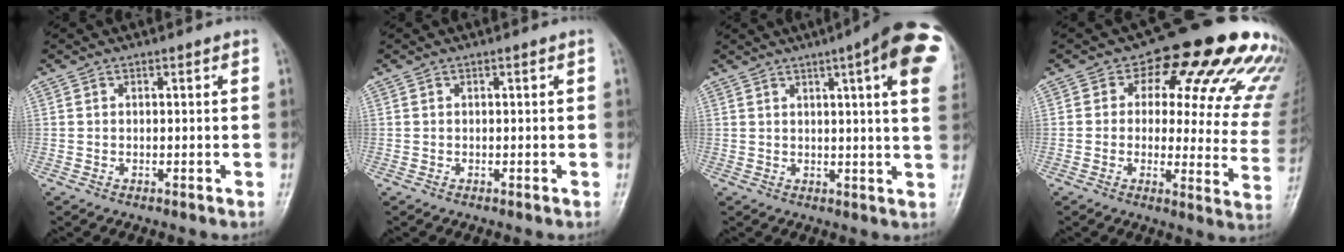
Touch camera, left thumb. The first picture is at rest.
{"total": 0.0}
{"total": 17.0, "force": [6.9, 2.8, 15.3], "torque": [-0.186, -0.009, 0.072]}
{"total": 22.1, "force": [12.0, 10.7, 15.2], "torque": [-0.145, -0.029, 0.127]}